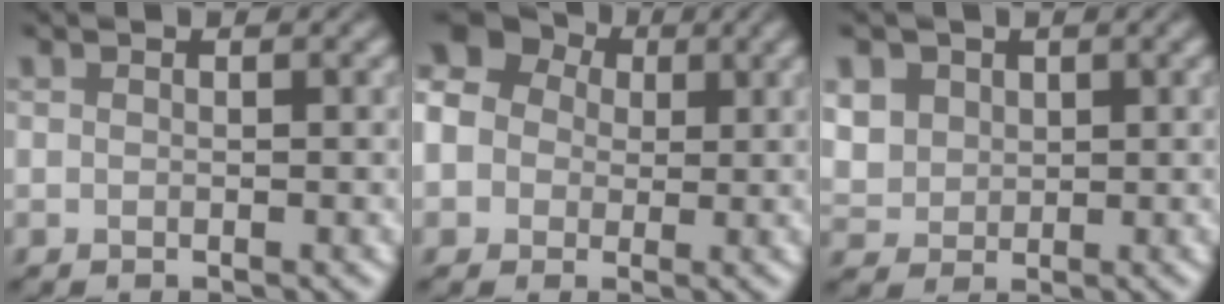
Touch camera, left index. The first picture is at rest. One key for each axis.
{"total": 10.6, "fx": 2.1, "fy": 9.3, "fz": 4.7, "tx": -0.112, "ty": 0.041, "tz": 0.011}
{"total": 4.7, "fx": 1.7, "fy": 3.9, "fz": 2.1, "tx": -0.073, "ty": 0.014, "tz": 0.034}